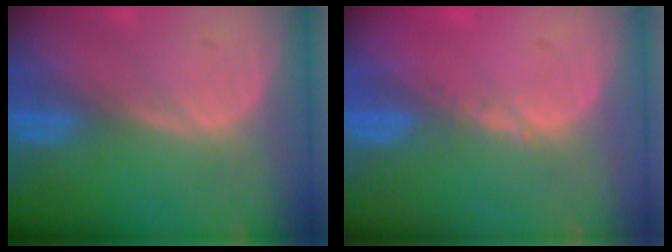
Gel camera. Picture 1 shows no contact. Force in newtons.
{"total": 0.6, "press": 0.5, "slide": 0.3}